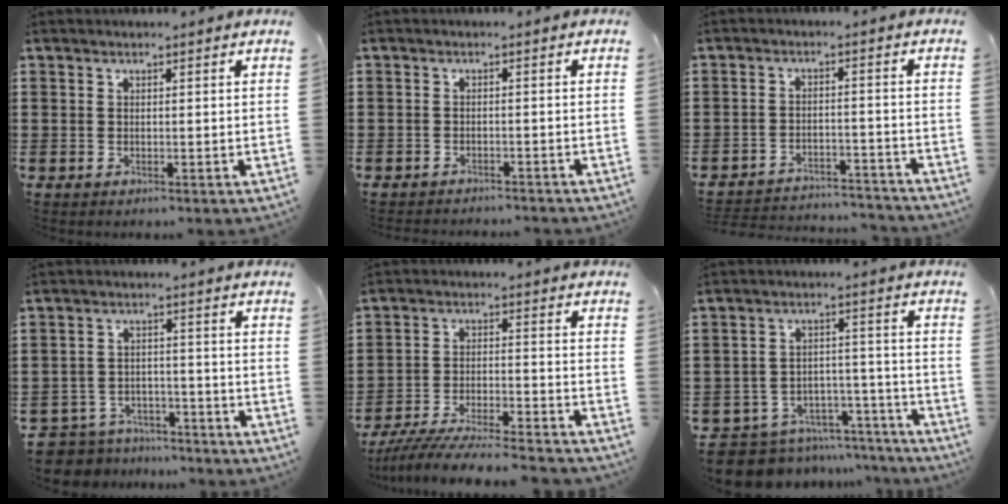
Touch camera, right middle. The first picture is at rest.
{"total": 1.8, "force": [-1.8, 0.2, -0.2], "torque": [-0.002, 0.002, -0.040]}
{"total": 3.6, "force": [-3.6, 0.4, 0.4], "torque": [-0.011, 0.004, -0.076]}
{"total": 5.3, "force": [-5.2, 0.9, 0.0], "torque": [-0.025, 0.004, -0.114]}
{"total": 7.1, "force": [-6.8, 0.0, 2.2], "torque": [-0.046, -0.006, -0.134]}
{"total": 7.8, "force": [-7.4, 2.0, 1.0], "torque": [-0.022, 0.025, -0.146]}